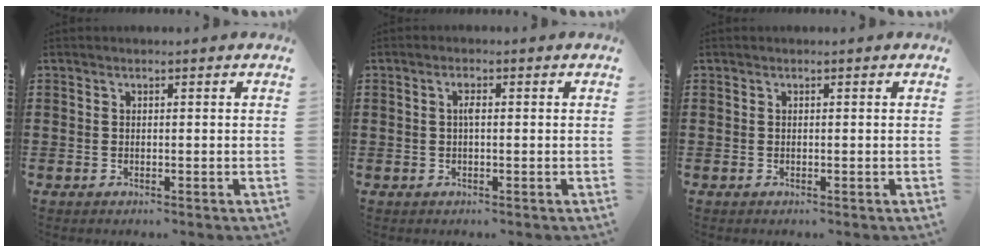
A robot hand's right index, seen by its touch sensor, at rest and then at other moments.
{"total": 1.6, "force": [0.1, 0.5, 1.5], "torque": [-0.030, 0.003, 0.000]}
{"total": 0.0}